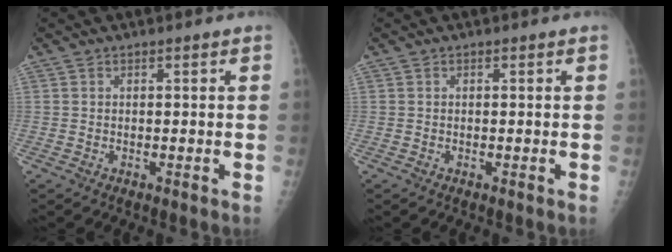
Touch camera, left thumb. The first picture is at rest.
{"total": 0.0}